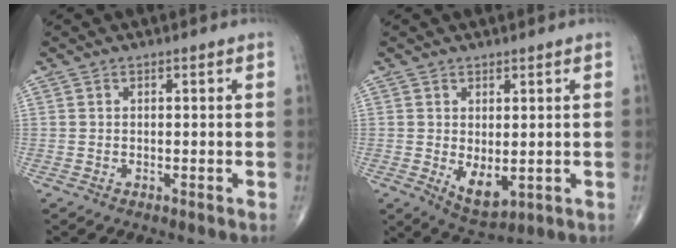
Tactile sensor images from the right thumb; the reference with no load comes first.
{"total": 5.7, "force": [-0.5, 2.9, 4.9], "torque": [-0.070, -0.013, 0.009]}